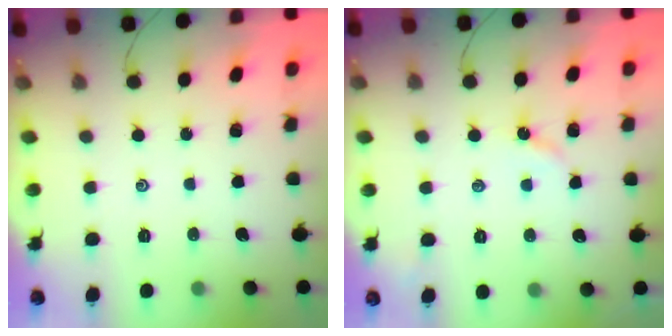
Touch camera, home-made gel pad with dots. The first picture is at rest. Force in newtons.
{"total": 2.7, "press": 2.7, "slide": 0.4}